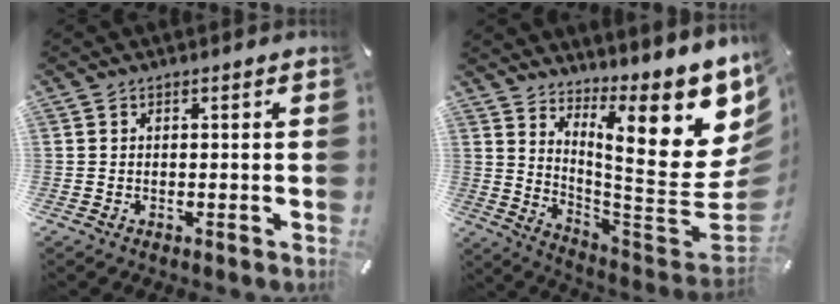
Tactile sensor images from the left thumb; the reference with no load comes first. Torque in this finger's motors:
{"motor_torque": [3.70, 1.32, 1.45, -1.32, 0.24]}